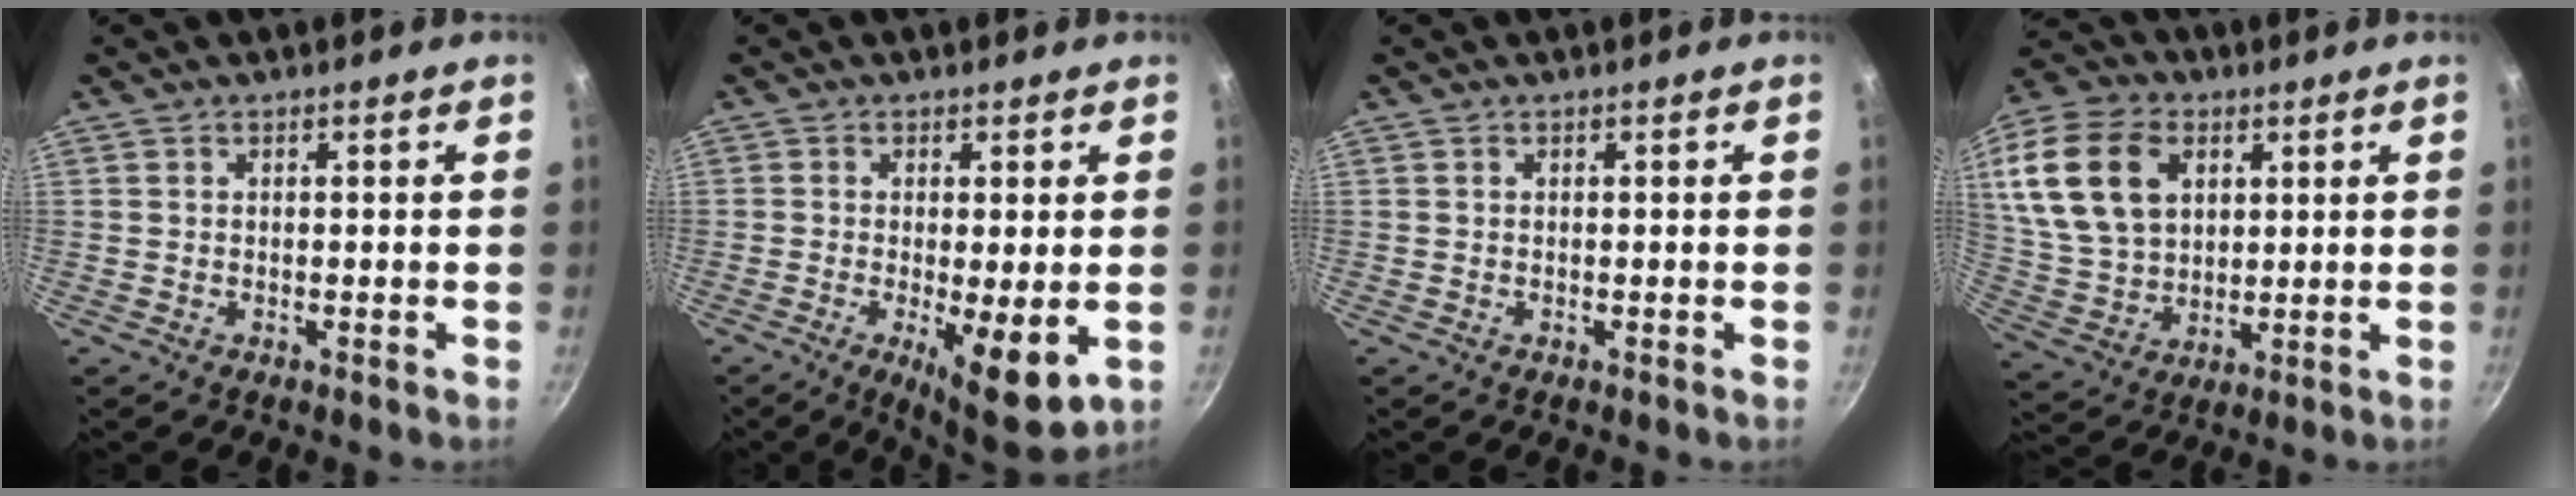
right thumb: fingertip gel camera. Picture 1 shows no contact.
{"total": 9.1, "force": [-1.7, 2.2, 8.6], "torque": [-0.132, -0.013, -0.016]}
{"total": 0.0}
{"total": 19.2, "force": [6.1, 13.2, 12.4], "torque": [-0.226, -0.004, 0.120]}